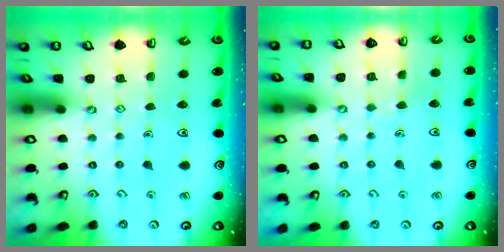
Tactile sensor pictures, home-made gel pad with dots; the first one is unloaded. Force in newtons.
{"total": 2.5, "press": 2.5, "slide": 0.2}